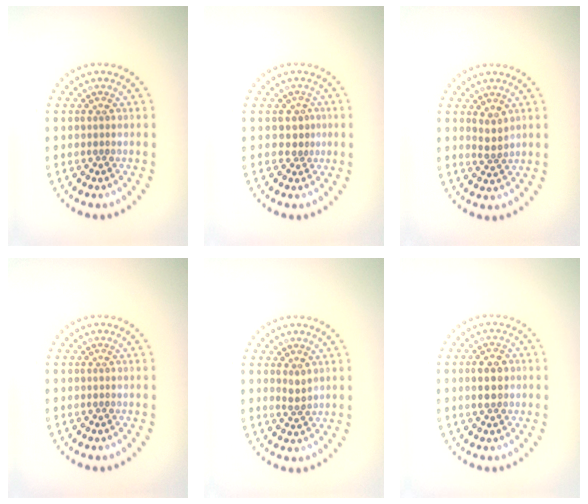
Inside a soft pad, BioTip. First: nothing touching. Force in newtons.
{"total": 1.6, "press": 1.3, "slide": 0.9}
{"total": 1.6, "press": 1.3, "slide": 0.9}
{"total": 0.0}
{"total": 1.0, "press": 0.8, "slide": 0.6}
{"total": 2.7, "press": 2.7, "slide": 0.1}